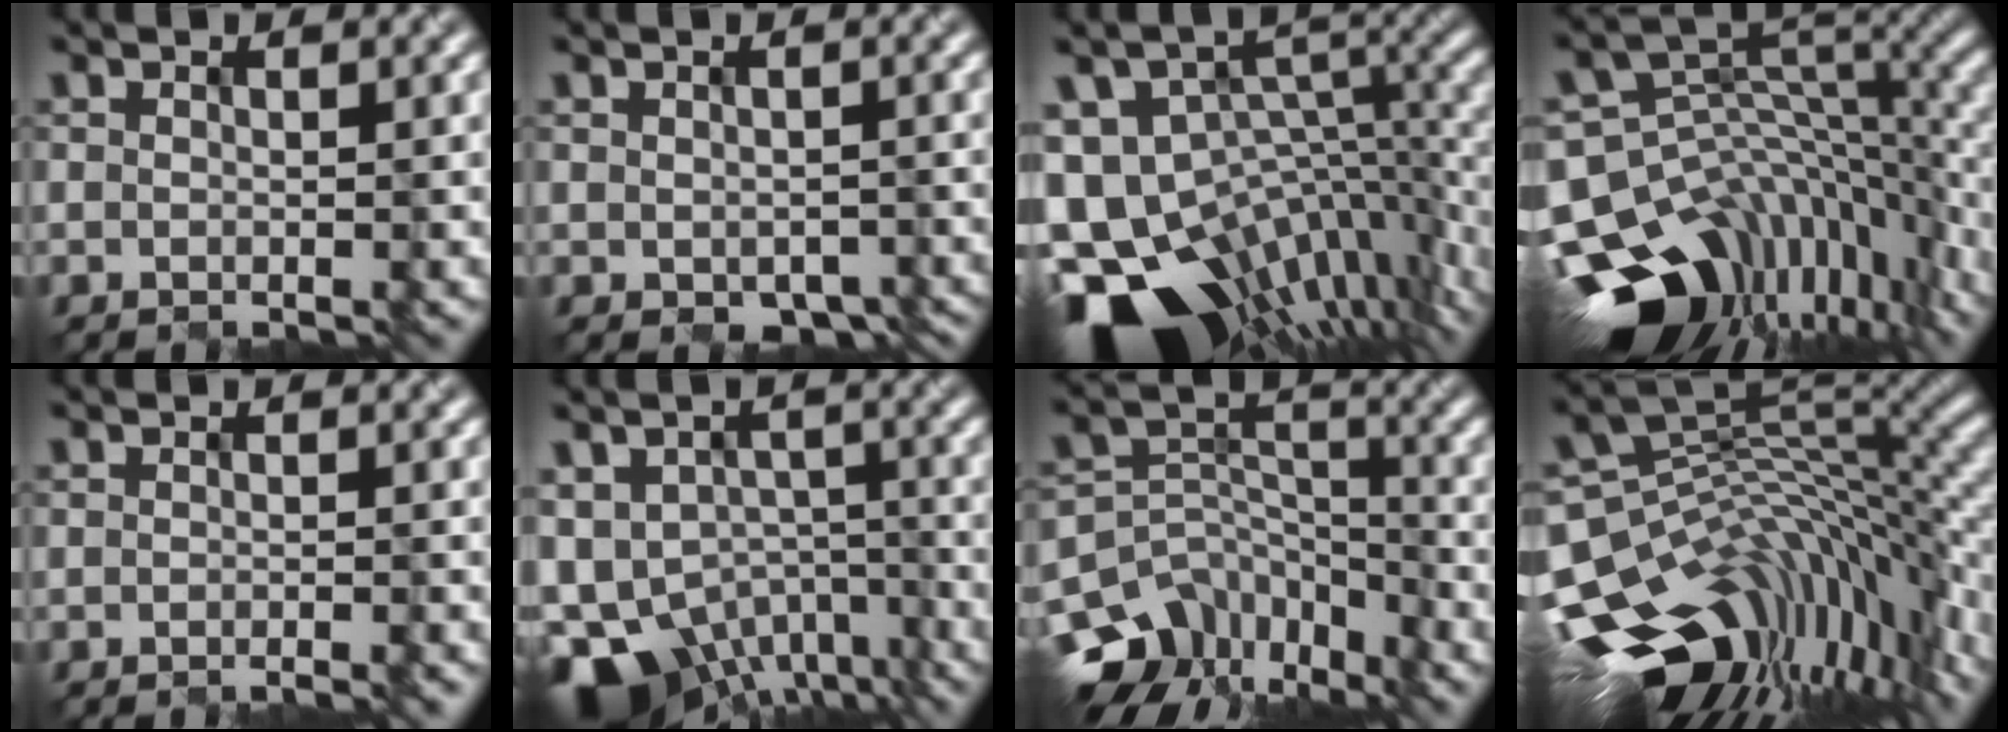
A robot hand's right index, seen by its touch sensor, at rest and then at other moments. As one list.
[{"total": 2.6, "force": [-1.3, 1.7, 1.4], "torque": [-0.019, -0.010, 0.001]}, {"total": 15.5, "force": [-7.3, 9.5, 9.8], "torque": [-0.210, -0.003, -0.078]}, {"total": 13.1, "force": [-8.3, 7.5, 6.8], "torque": [-0.152, 0.004, -0.127]}, {"total": 1.0, "force": [-0.7, 0.2, 0.6], "torque": [-0.005, 0.003, -0.015]}, {"total": 10.9, "force": [-7.1, 6.1, 5.6], "torque": [-0.099, -0.015, -0.105]}, {"total": 11.3, "force": [-8.9, 6.4, 2.6], "torque": [-0.048, 0.011, -0.139]}, {"total": 14.8, "force": [-6.8, 6.7, 11.4], "torque": [-0.218, 0.011, -0.109]}]